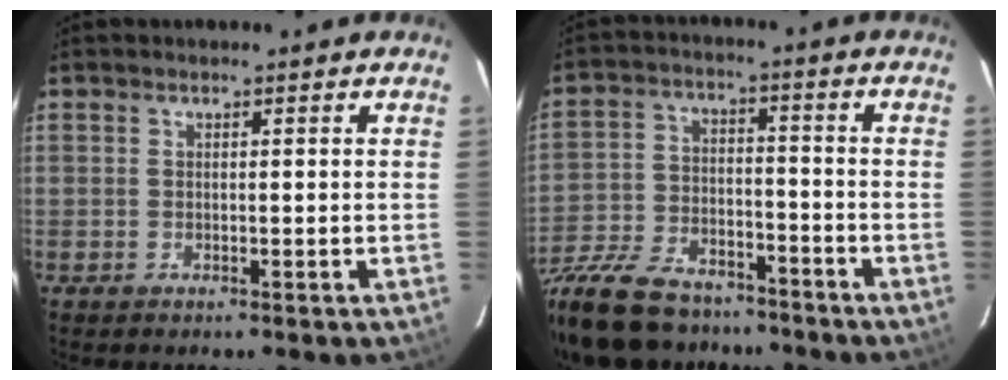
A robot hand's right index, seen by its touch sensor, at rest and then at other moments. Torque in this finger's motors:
{"motor_torque": [1.12, -1.02, 0.20, 0.05]}